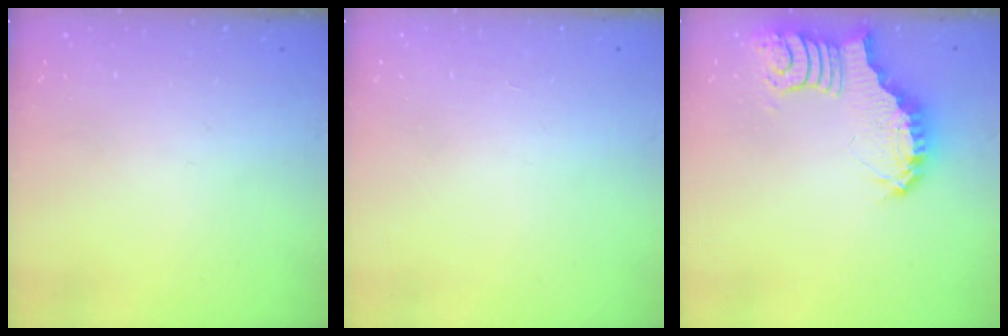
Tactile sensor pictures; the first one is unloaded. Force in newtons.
{"total": 1.4, "press": 1.4, "slide": 0.0}
{"total": 3.5, "press": 3.5, "slide": 0.6}